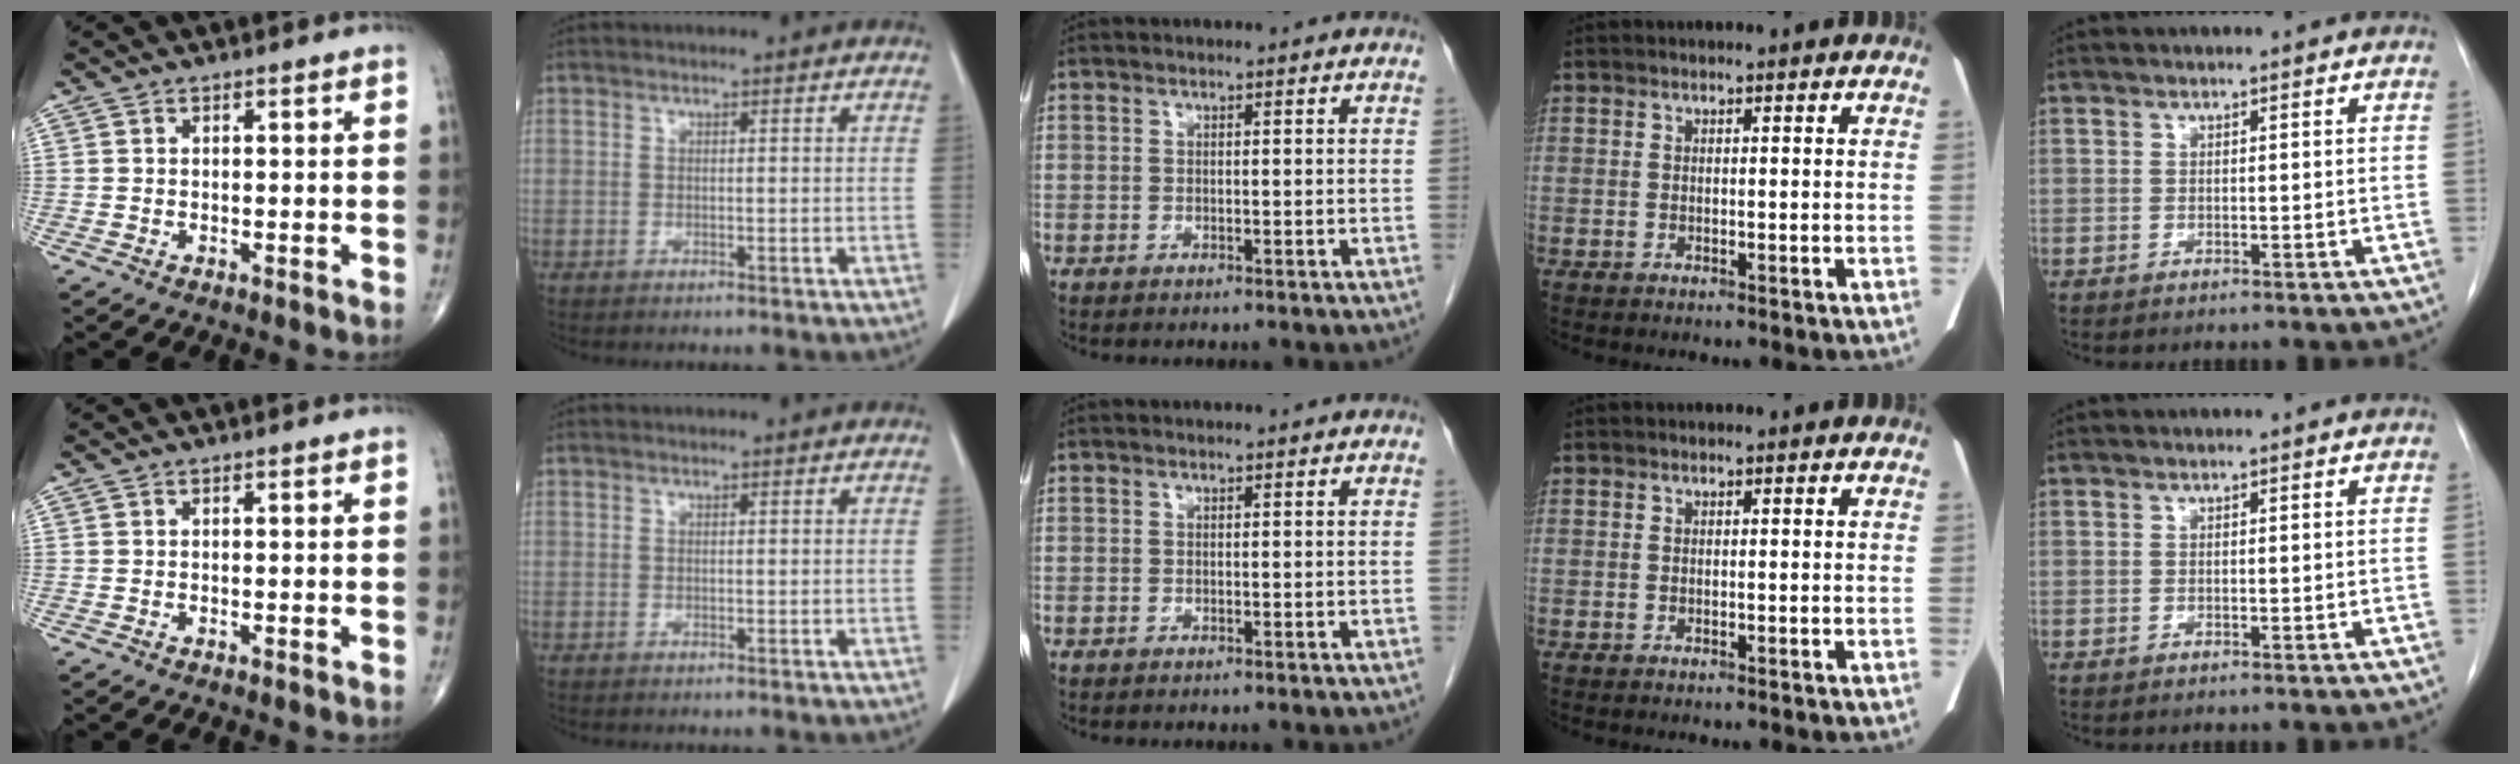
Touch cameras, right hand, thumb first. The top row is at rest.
{}